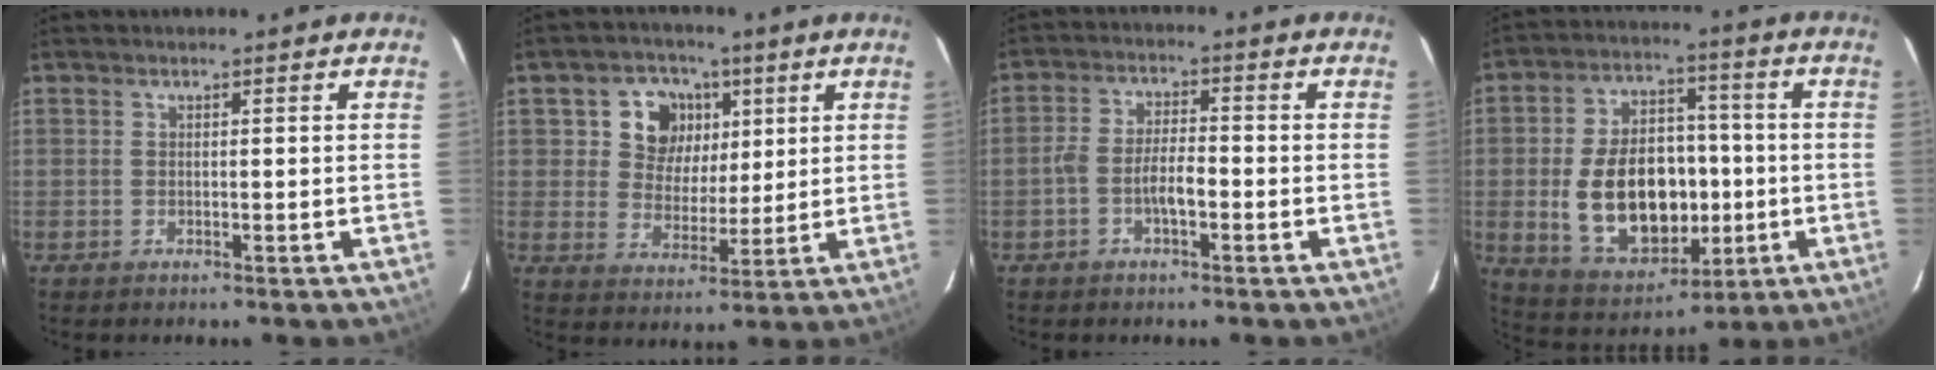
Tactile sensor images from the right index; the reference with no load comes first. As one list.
[{"total": 9.7, "force": [3.3, 8.5, 3.4], "torque": [-0.078, 0.012, 0.058]}, {"total": 4.7, "force": [-2.0, 1.7, 3.9], "torque": [-0.086, 0.012, -0.038]}, {"total": 18.3, "force": [-2.4, 12.0, 13.7], "torque": [-0.280, 0.016, -0.013]}]